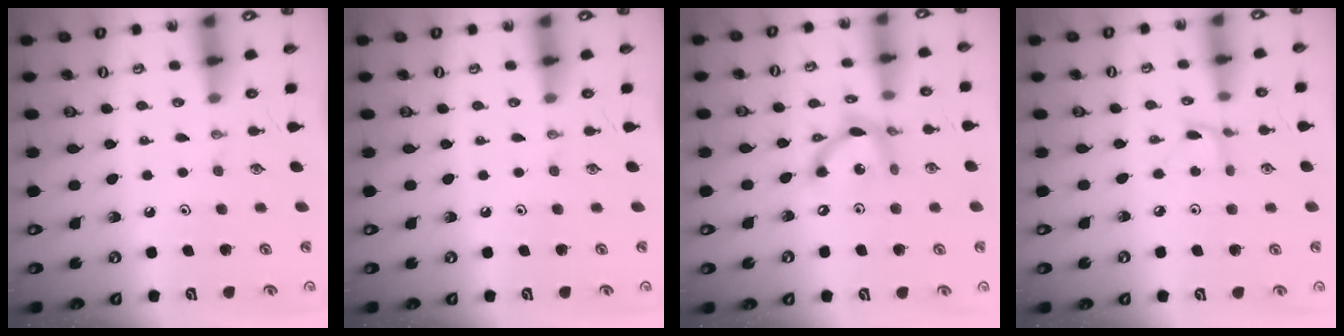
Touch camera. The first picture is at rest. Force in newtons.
{"total": 0.0}
{"total": 11.4, "press": 11.3, "slide": 1.0}
{"total": 2.8, "press": 2.8, "slide": 0.3}